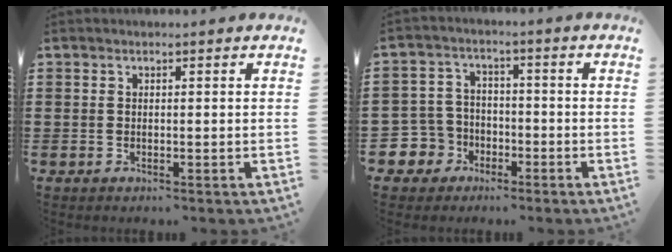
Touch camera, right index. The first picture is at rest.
{"total": 5.6, "force": [-2.5, 4.9, 0.9], "torque": [-0.068, -0.003, -0.055]}